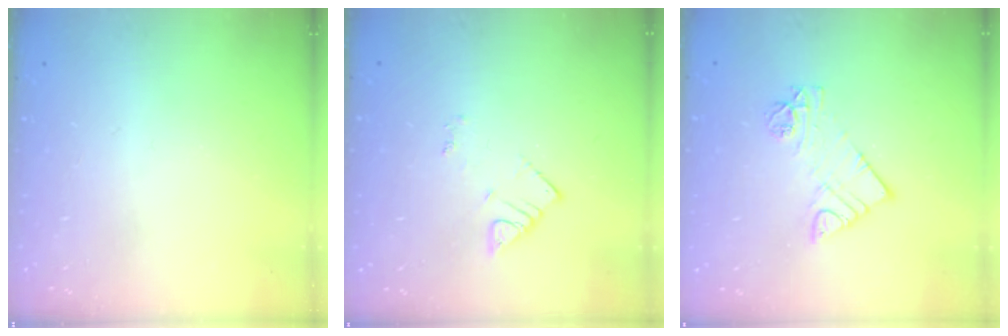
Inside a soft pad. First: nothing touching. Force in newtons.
{"total": 2.7, "press": 2.7, "slide": 0.4}
{"total": 9.4, "press": 9.4, "slide": 0.7}